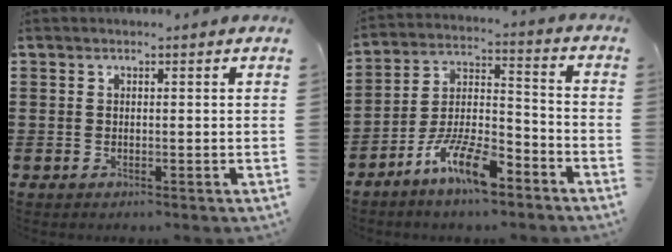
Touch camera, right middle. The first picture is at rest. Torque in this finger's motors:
{"motor_torque": [1.53, -0.61, 0.48, 0.17]}